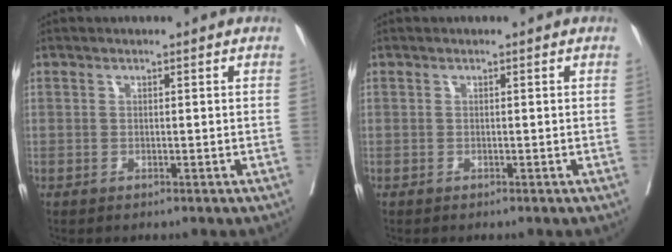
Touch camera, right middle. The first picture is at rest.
{"total": 0.0}